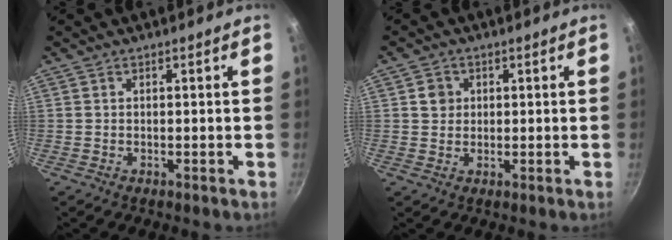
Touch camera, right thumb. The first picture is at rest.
{"total": 3.0, "force": [0.7, 2.8, 1.0], "torque": [0.000, 0.005, 0.009]}